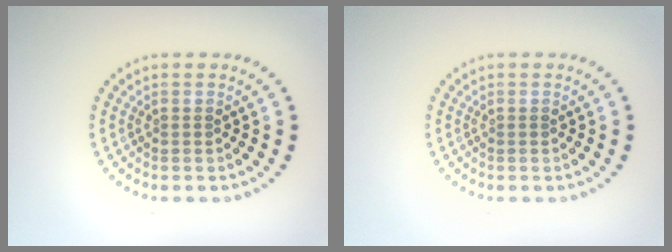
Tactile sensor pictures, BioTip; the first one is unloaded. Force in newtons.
{"total": 0.0}